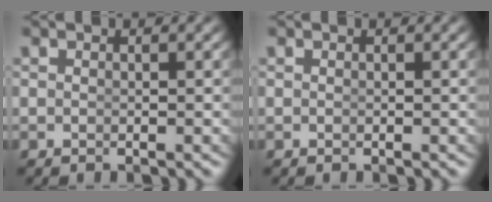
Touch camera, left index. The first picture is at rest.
{"total": 0.0}